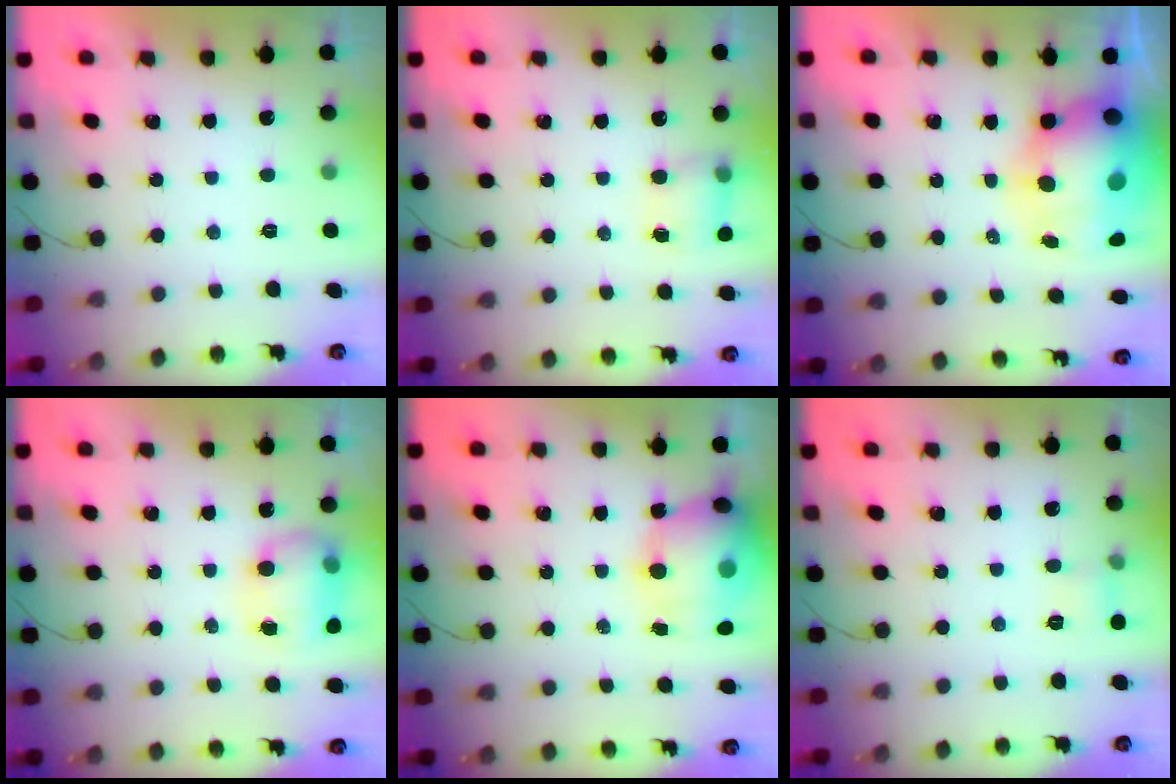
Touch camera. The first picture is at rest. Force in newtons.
{"total": 5.6, "press": 5.6, "slide": 0.6}
{"total": 18.2, "press": 17.6, "slide": 4.4}
{"total": 11.9, "press": 9.6, "slide": 7.0}
{"total": 16.9, "press": 16.4, "slide": 3.9}
{"total": 4.9, "press": 4.6, "slide": 1.5}